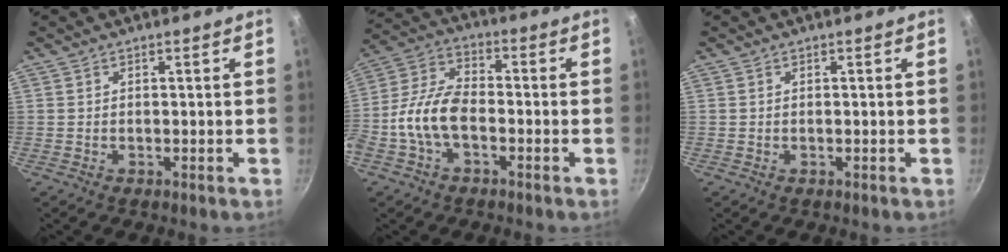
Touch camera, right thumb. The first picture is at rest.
{"total": 10.5, "force": [-3.0, 5.9, 8.2], "torque": [-0.161, 0.040, -0.071]}
{"total": 0.0}